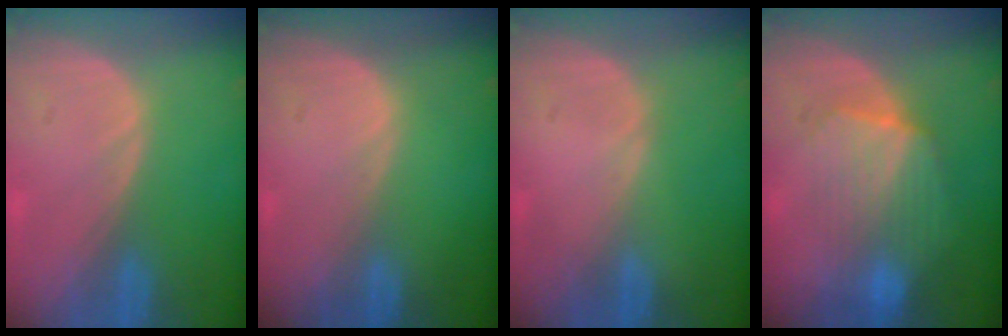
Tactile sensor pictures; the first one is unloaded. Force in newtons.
{"total": 0.0}
{"total": 0.0}
{"total": 7.2, "press": 7.1, "slide": 0.4}